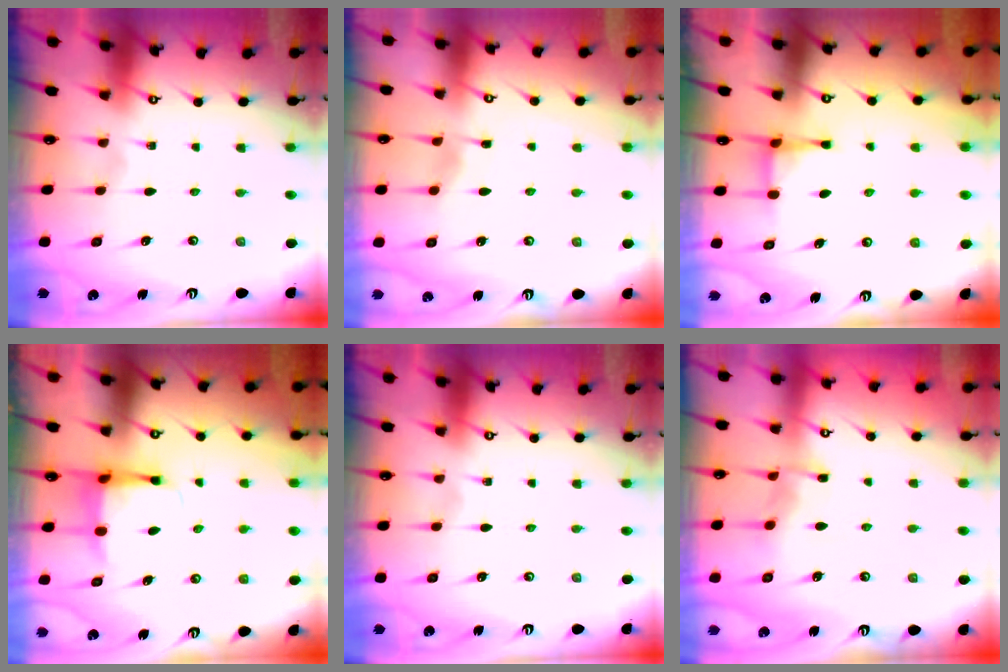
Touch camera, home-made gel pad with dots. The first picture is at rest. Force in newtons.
{"total": 3.5, "press": 3.5, "slide": 0.5}
{"total": 3.4, "press": 3.4, "slide": 0.5}
{"total": 4.3, "press": 4.3, "slide": 0.5}
{"total": 0.0}
{"total": 6.3, "press": 6.3, "slide": 0.7}